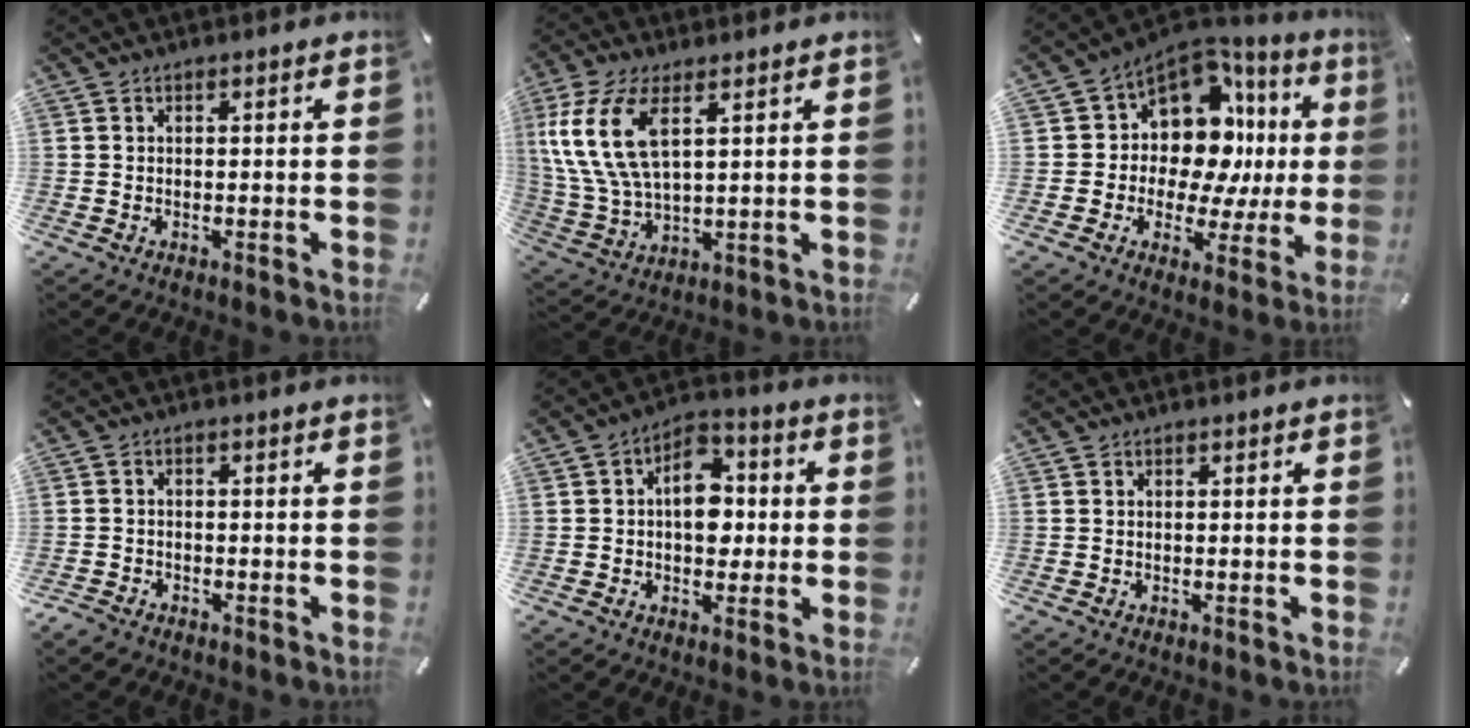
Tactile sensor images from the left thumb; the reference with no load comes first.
{"total": 13.9, "force": [5.3, 7.1, 10.7], "torque": [-0.257, -0.010, 0.093]}
{"total": 12.7, "force": [3.1, 9.9, 7.3], "torque": [-0.116, -0.050, 0.056]}
{"total": 1.8, "force": [-1.4, 1.0, 0.3], "torque": [-0.014, 0.006, -0.032]}
{"total": 9.8, "force": [0.0, 7.1, 6.8], "torque": [-0.088, 0.010, -0.001]}
{"total": 0.0}